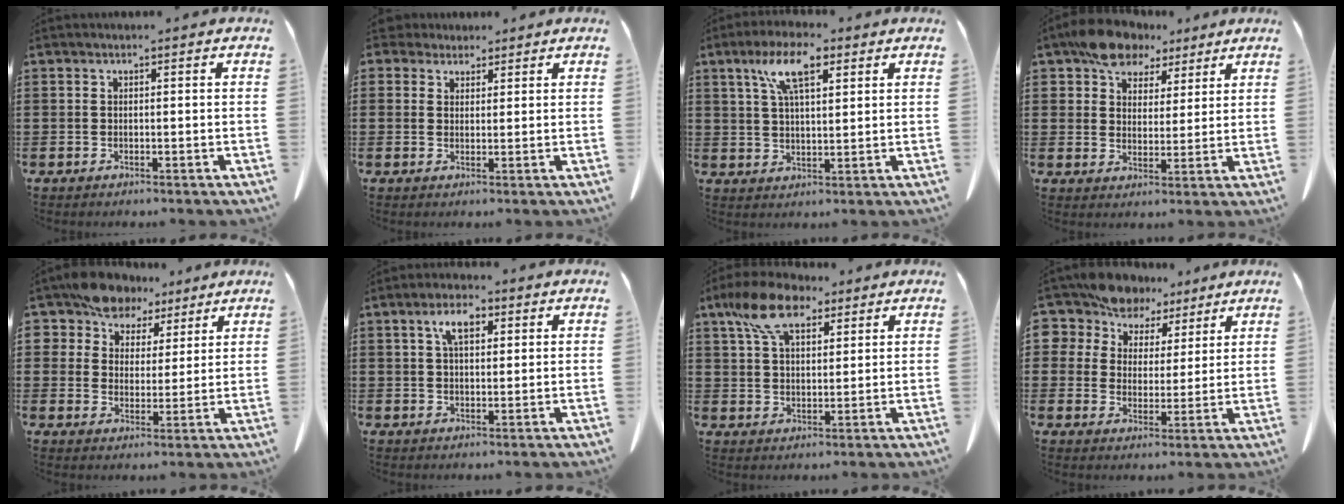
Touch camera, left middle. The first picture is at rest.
{"total": 2.7, "force": [2.3, 1.4, 0.4], "torque": [-0.007, 0.004, 0.044]}
{"total": 8.5, "force": [4.6, 2.8, 6.6], "torque": [-0.141, 0.010, 0.080]}
{"total": 7.9, "force": [6.2, 4.4, 2.3], "torque": [-0.067, -0.002, 0.118]}
{"total": 7.9, "force": [6.5, 4.2, 1.3], "torque": [-0.065, -0.012, 0.124]}
{"total": 4.7, "force": [2.1, 1.9, 3.7], "torque": [-0.073, 0.007, 0.034]}
{"total": 9.4, "force": [6.1, 4.4, 5.6], "torque": [-0.131, 0.005, 0.114]}
{"total": 7.9, "force": [6.7, 4.0, 0.6], "torque": [-0.057, -0.025, 0.127]}